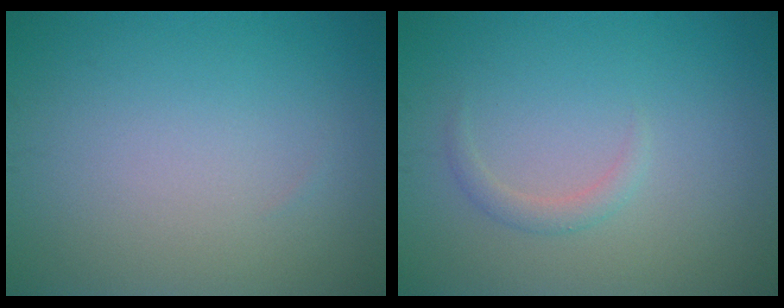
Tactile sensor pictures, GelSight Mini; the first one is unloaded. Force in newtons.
{"total": 1.2, "press": 1.2, "slide": 0.1}